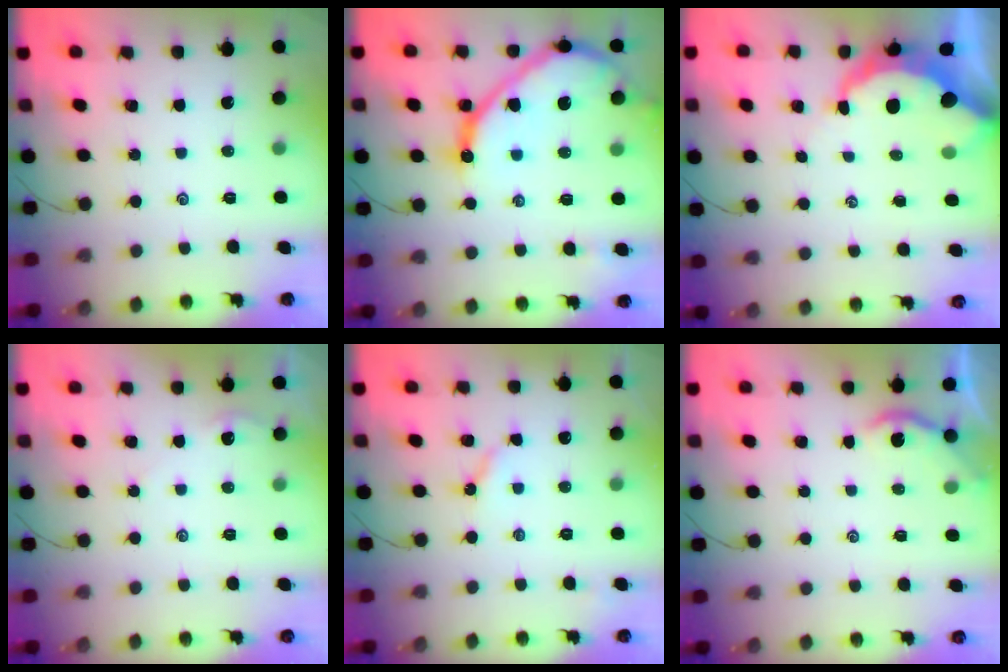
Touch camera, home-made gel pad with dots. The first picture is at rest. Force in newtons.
{"total": 18.1, "press": 18.1, "slide": 1.7}
{"total": 7.7, "press": 7.7, "slide": 0.8}
{"total": 0.6, "press": 0.5, "slide": 0.3}
{"total": 4.7, "press": 4.7, "slide": 0.4}
{"total": 1.8, "press": 1.8, "slide": 0.1}